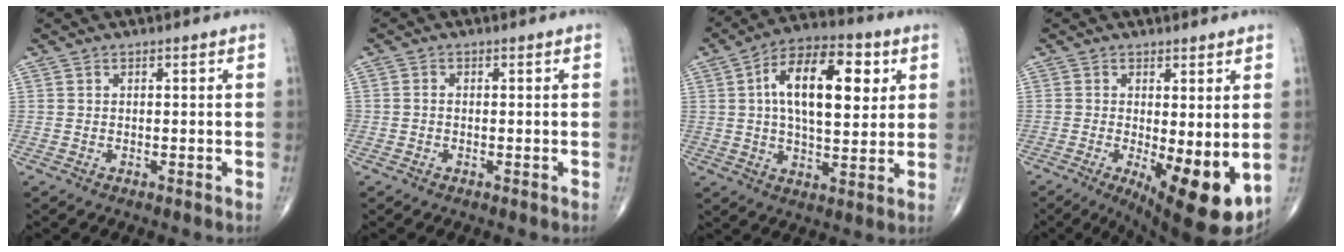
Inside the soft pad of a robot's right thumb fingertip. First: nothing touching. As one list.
[{"total": 0.8, "force": [-0.2, 0.6, 0.5], "torque": [-0.004, 0.002, -0.005]}, {"total": 17.3, "force": [4.3, 8.3, 14.5], "torque": [-0.213, 0.006, 0.064]}, {"total": 12.7, "force": [-2.6, 4.3, 11.6], "torque": [-0.166, -0.028, -0.024]}]